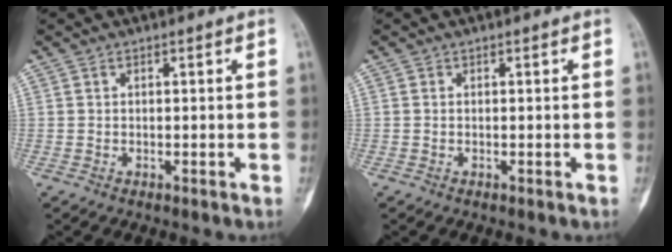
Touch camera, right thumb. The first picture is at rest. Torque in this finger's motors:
{"motor_torque": [-0.46, 0.00, 0.66, 0.63, 0.03]}